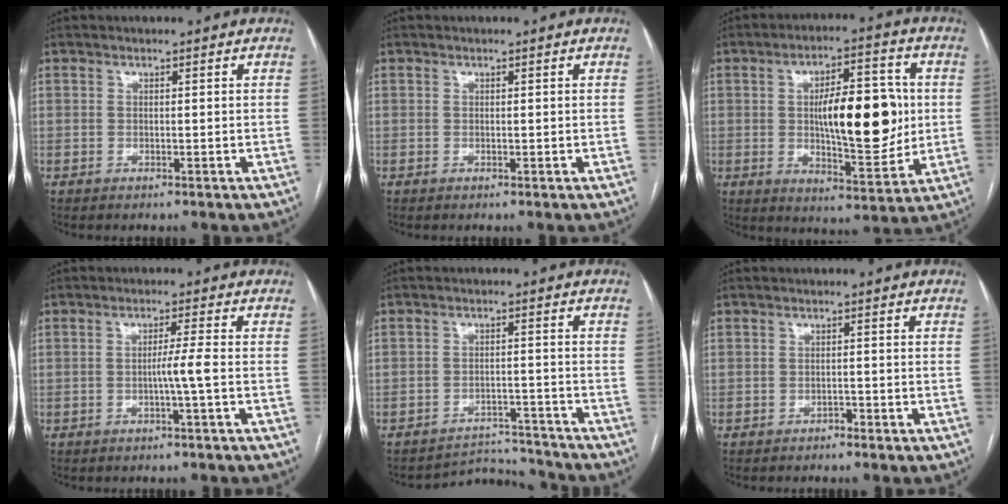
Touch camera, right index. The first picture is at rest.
{"total": 0.0}
{"total": 15.2, "force": [1.0, 4.9, 14.3], "torque": [-0.221, 0.010, 0.023]}
{"total": 2.9, "force": [-0.8, -0.8, 2.7], "torque": [-0.043, -0.001, -0.014]}
{"total": 6.0, "force": [-5.7, 0.2, -1.8], "torque": [0.031, 0.017, -0.084]}
{"total": 0.9, "force": [-0.8, 0.3, 0.4], "torque": [-0.009, 0.001, -0.011]}